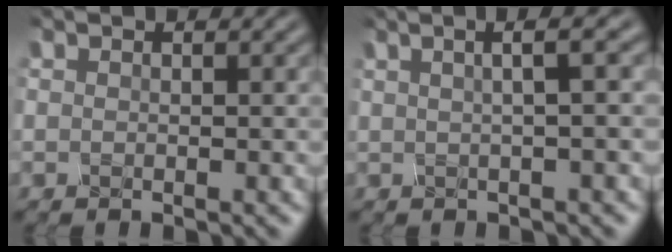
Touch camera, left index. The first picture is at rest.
{"total": 3.8, "force": [1.3, 0.9, 3.5], "torque": [-0.044, 0.024, 0.012]}